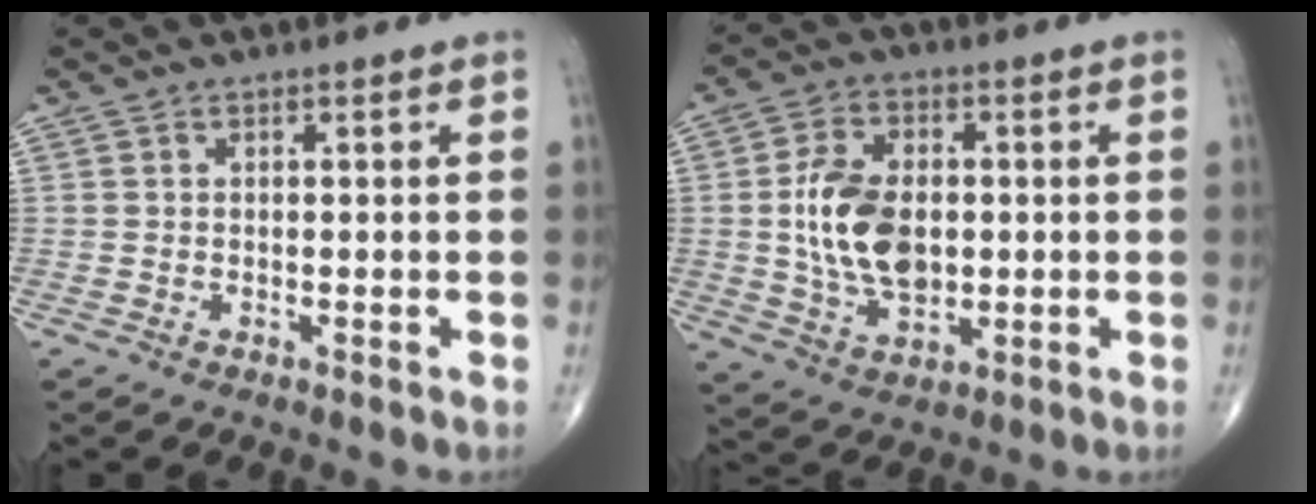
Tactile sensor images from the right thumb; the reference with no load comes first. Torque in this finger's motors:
{"motor_torque": [-0.17, 1.11, 0.82, 0.25, 0.13]}